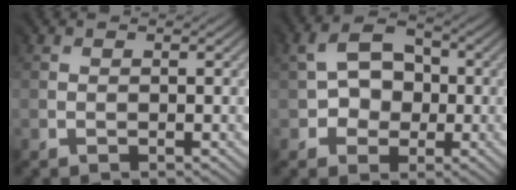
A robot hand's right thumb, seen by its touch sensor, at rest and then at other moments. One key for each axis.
{"total": 4.3, "fx": -0.1, "fy": 4.0, "fz": 1.7, "tx": -0.023, "ty": 0.010, "tz": -0.012}